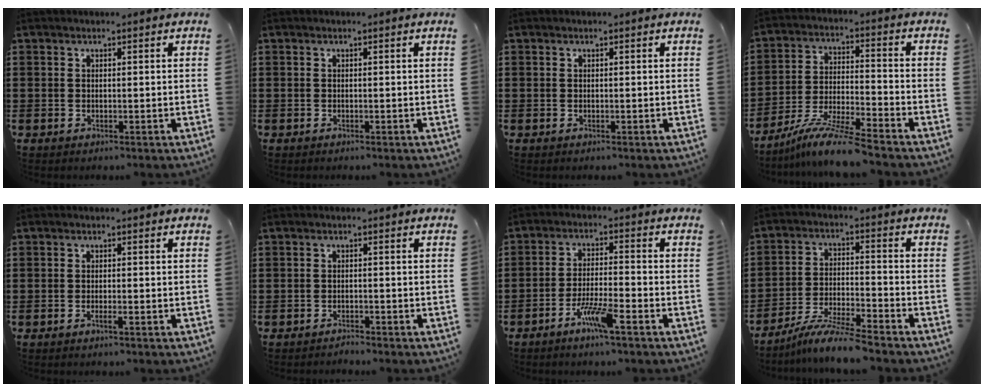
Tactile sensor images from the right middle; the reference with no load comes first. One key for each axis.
{"total": 0.0}
{"total": 0.0}
{"total": 9.1, "fx": -7.9, "fy": -0.2, "fz": 4.5, "tx": -0.089, "ty": -0.003, "tz": -0.156}
{"total": 0.9, "fx": -0.6, "fy": 0.0, "fz": 0.7, "tx": -0.013, "ty": -0.002, "tz": -0.011}
{"total": 1.5, "fx": -1.5, "fy": 0.0, "fz": 0.0, "tx": -0.004, "ty": 0.003, "tz": -0.032}
{"total": 5.7, "fx": -3.6, "fy": 0.5, "fz": 4.4, "tx": -0.090, "ty": -0.005, "tz": -0.068}
{"total": 7.4, "fx": -6.8, "fy": -0.3, "fz": 2.9, "tx": -0.059, "ty": -0.008, "tz": -0.131}